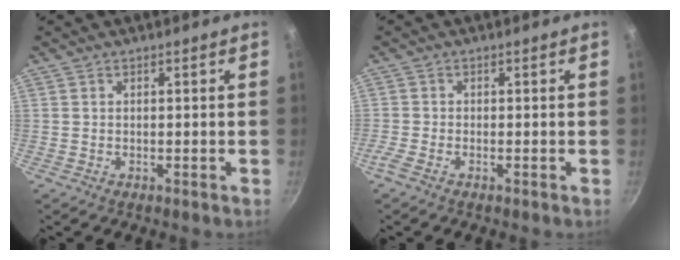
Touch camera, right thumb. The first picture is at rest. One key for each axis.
{"total": 1.8, "fx": -1.2, "fy": 0.6, "fz": 1.2, "tx": -0.035, "ty": -0.001, "tz": -0.029}